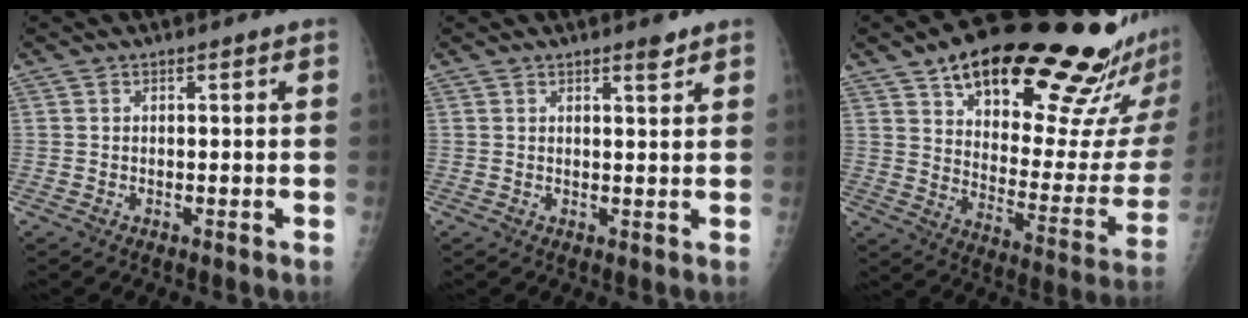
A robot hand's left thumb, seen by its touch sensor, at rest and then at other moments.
{"total": 1.9, "force": [1.5, 0.4, 1.1], "torque": [-0.012, -0.011, 0.023]}
{"total": 28.5, "force": [20.1, 8.9, 18.1], "torque": [-0.220, -0.087, 0.287]}